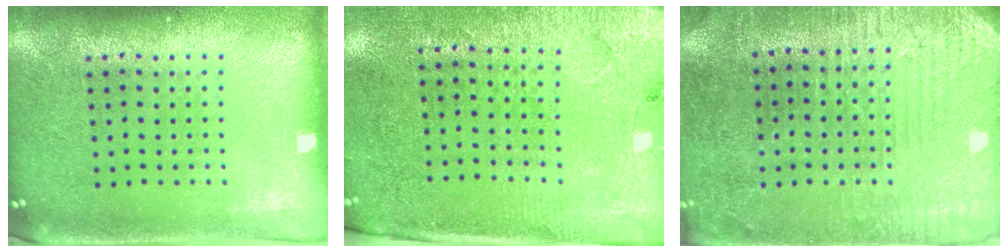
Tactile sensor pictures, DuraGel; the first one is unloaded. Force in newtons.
{"total": 2.9, "press": 2.7, "slide": 1.1}
{"total": 3.0, "press": 2.9, "slide": 0.7}